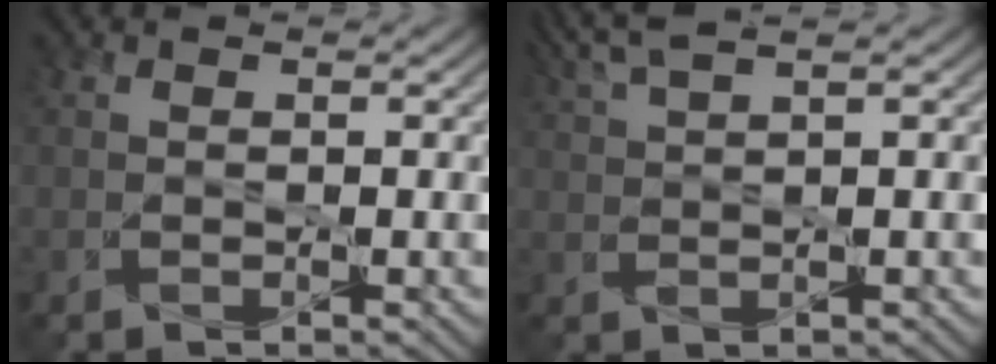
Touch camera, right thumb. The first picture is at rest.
{"total": 4.9, "force": [3.4, 0.8, 3.4], "torque": [-0.073, 0.023, 0.061]}